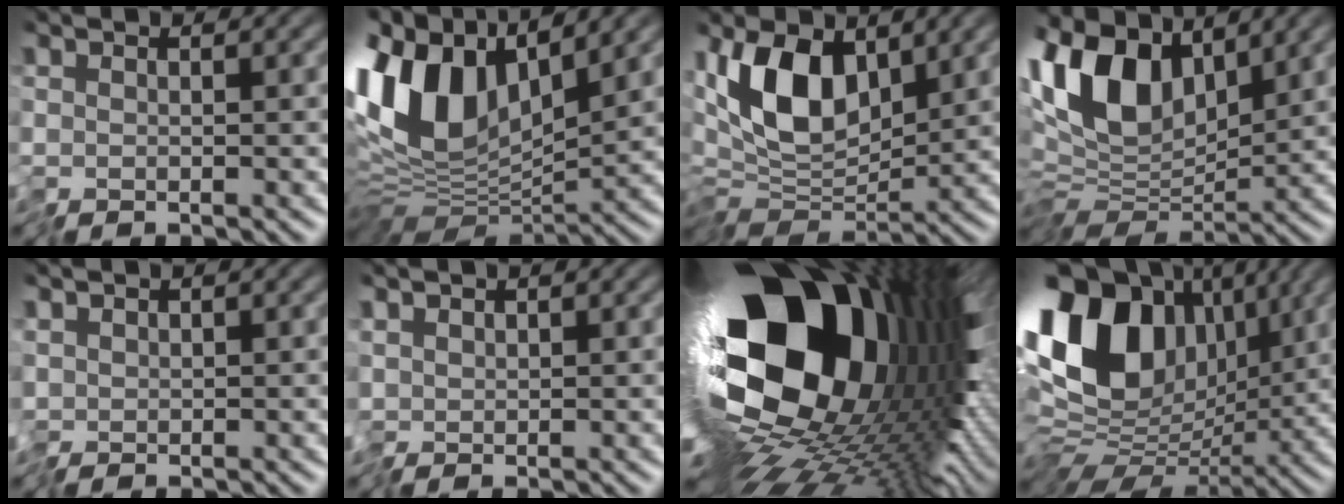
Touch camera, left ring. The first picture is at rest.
{"total": 12.3, "force": [4.2, 6.5, 9.6], "torque": [-0.213, 0.020, 0.065]}
{"total": 7.9, "force": [2.2, 4.2, 6.4], "torque": [-0.130, -0.005, 0.029]}
{"total": 11.2, "force": [4.3, 6.4, 8.1], "torque": [-0.180, 0.016, 0.072]}
{"total": 0.9, "force": [0.3, 0.8, 0.4], "torque": [-0.013, 0.001, 0.003]}
{"total": 1.2, "force": [0.4, 1.0, 0.5], "torque": [-0.018, 0.002, 0.004]}
{"total": 21.3, "force": [1.4, 13.8, 16.2], "torque": [-0.294, -0.062, 0.031]}
{"total": 15.7, "force": [4.3, 11.1, 10.3], "torque": [-0.212, 0.034, 0.061]}